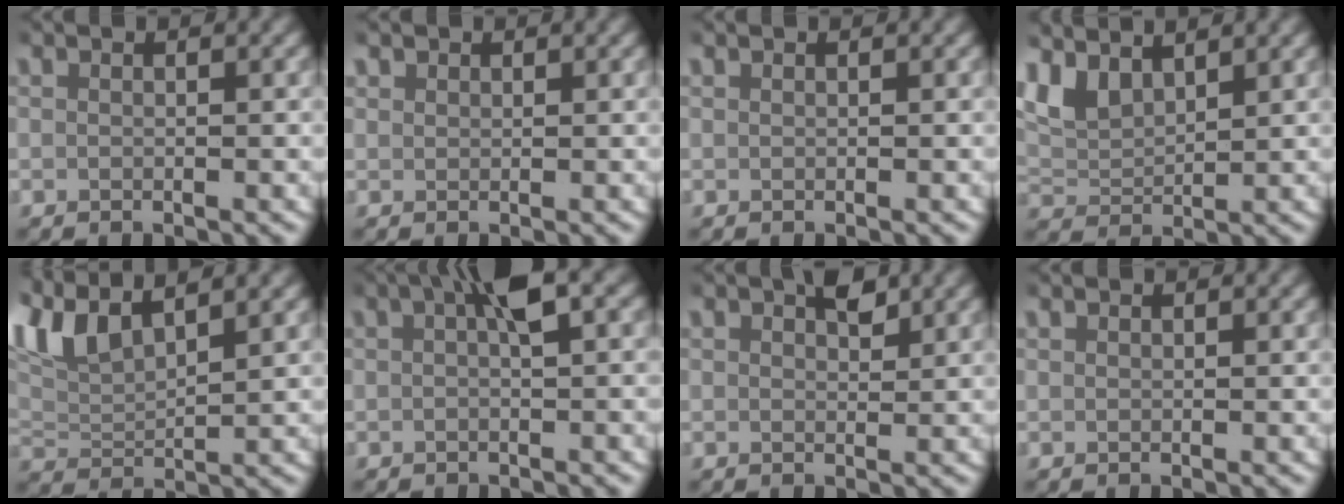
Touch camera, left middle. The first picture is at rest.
{"total": 1.1, "force": [0.8, 0.7, 0.2], "torque": [-0.008, -0.003, 0.017]}
{"total": 0.0}
{"total": 5.3, "force": [2.5, 3.8, 2.8], "torque": [-0.082, 0.001, 0.046]}
{"total": 7.9, "force": [3.2, 5.6, 4.6], "torque": [-0.137, 0.003, 0.051]}
{"total": 3.3, "force": [0.9, 0.8, 3.1], "torque": [-0.047, 0.014, 0.012]}
{"total": 1.8, "force": [1.1, 0.8, 1.2], "torque": [-0.015, 0.000, 0.018]}
{"total": 0.0}